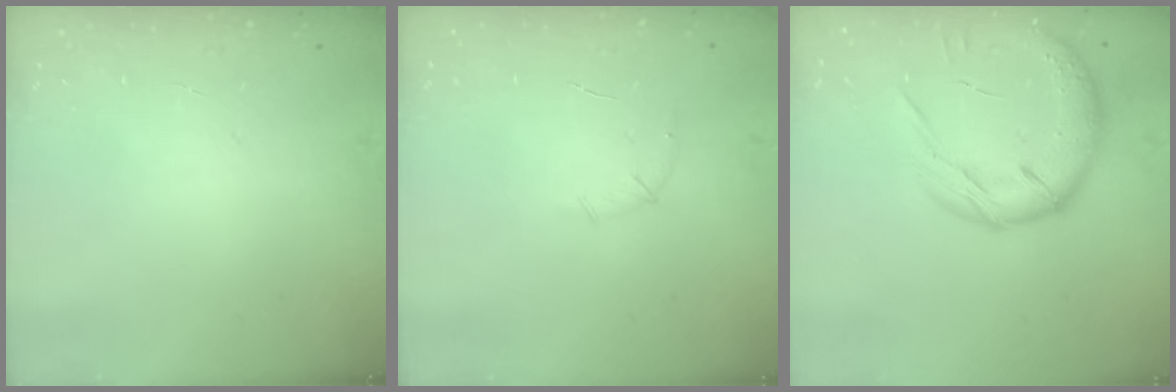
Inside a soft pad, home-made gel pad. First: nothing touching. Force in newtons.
{"total": 5.0, "press": 4.8, "slide": 1.4}
{"total": 17.2, "press": 16.9, "slide": 3.1}